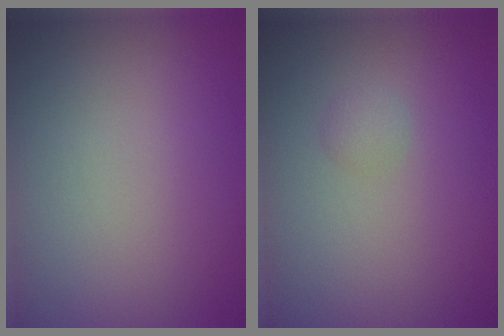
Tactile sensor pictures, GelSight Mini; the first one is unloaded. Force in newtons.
{"total": 0.8, "press": 0.8, "slide": 0.1}